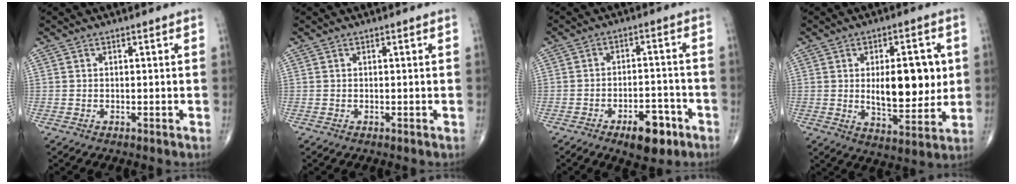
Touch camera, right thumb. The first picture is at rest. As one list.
[{"total": 0.0}, {"total": 8.6, "force": [-4.9, 3.9, 5.9], "torque": [-0.065, 0.029, -0.069]}, {"total": 14.2, "force": [1.5, 6.6, 12.5], "torque": [-0.150, -0.016, 0.030]}]